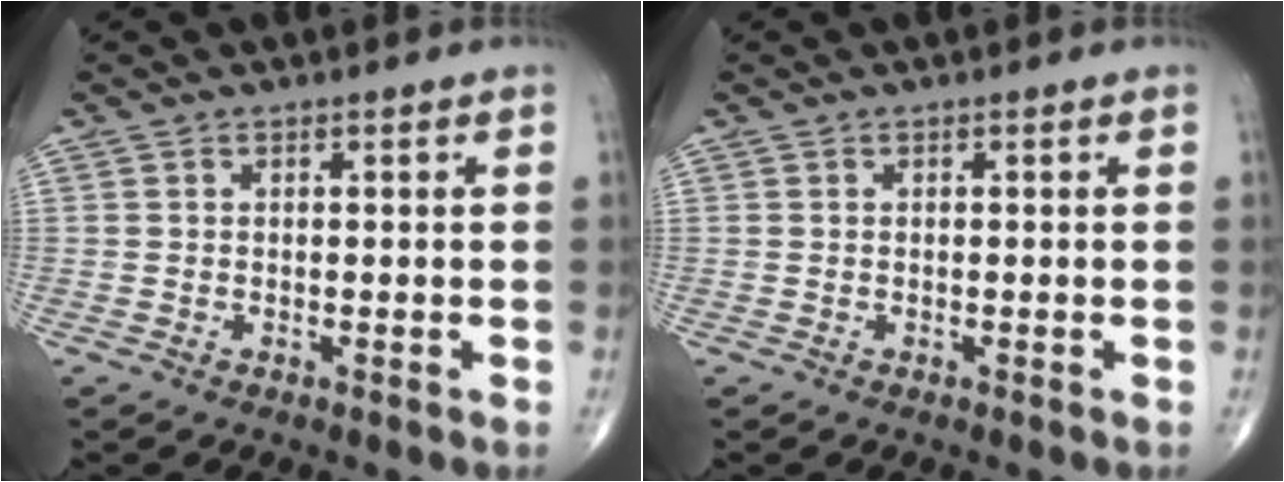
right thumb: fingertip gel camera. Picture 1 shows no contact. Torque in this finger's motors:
{"motor_torque": [0.00, 0.00, 0.00, 0.00, 0.00]}